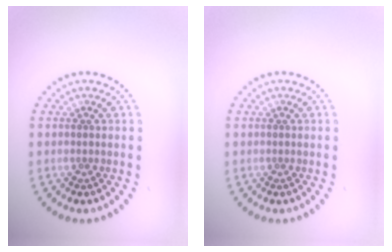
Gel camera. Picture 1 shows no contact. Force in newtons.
{"total": 0.0}